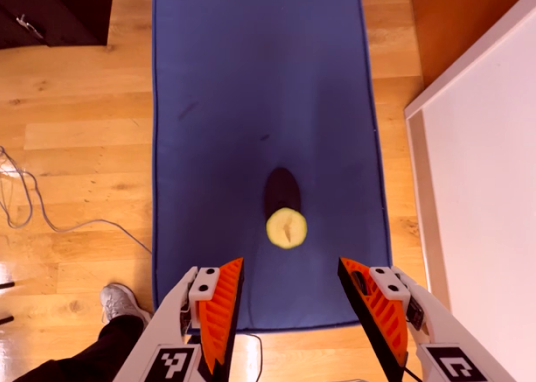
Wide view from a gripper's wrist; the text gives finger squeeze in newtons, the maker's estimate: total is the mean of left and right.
{"total": 0.8, "left": 1.2, "right": 0.4}